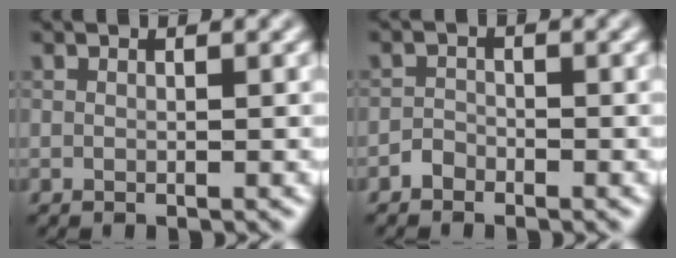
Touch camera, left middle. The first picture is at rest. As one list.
[{"total": 1.0, "force": [-0.8, 0.6, 0.1], "torque": [0.000, 0.004, -0.016]}]